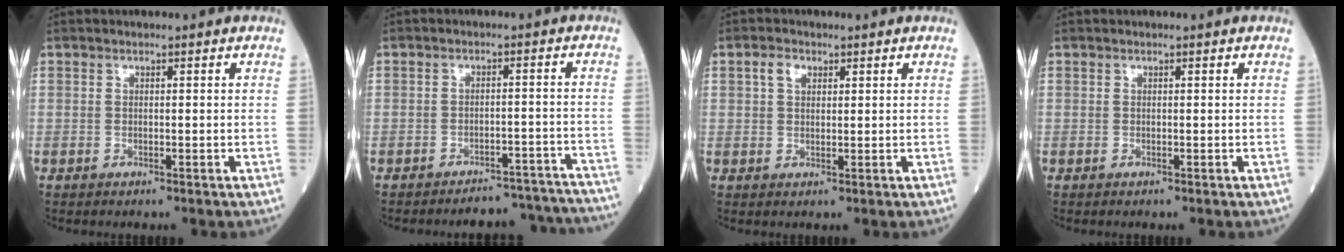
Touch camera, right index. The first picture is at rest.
{"total": 12.0, "force": [-11.8, 2.1, 0.6], "torque": [0.020, 0.028, -0.134]}
{"total": 2.4, "force": [1.1, 1.5, 1.5], "torque": [-0.031, 0.007, 0.021]}
{"total": 0.0}